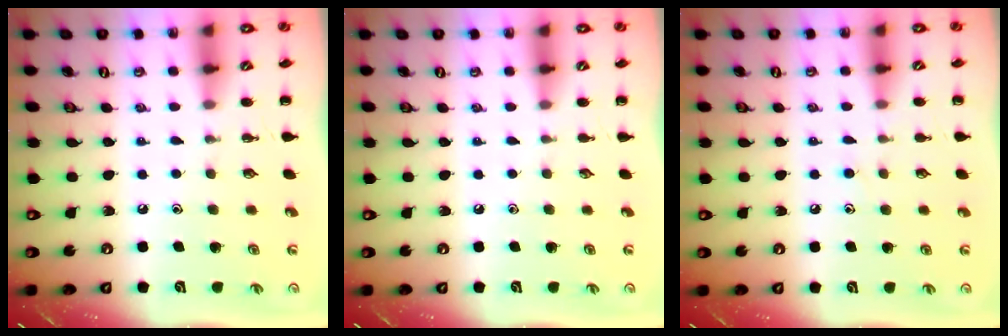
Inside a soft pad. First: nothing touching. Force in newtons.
{"total": 0.0}
{"total": 6.8, "press": 6.5, "slide": 1.8}